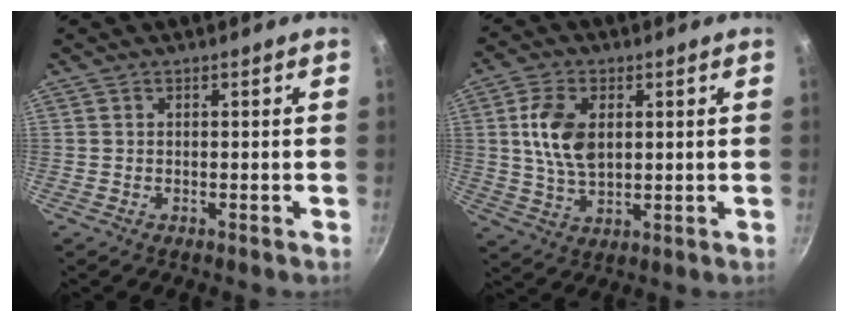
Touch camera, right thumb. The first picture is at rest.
{"total": 9.7, "force": [2.0, 5.8, 7.5], "torque": [-0.135, -0.007, 0.039]}